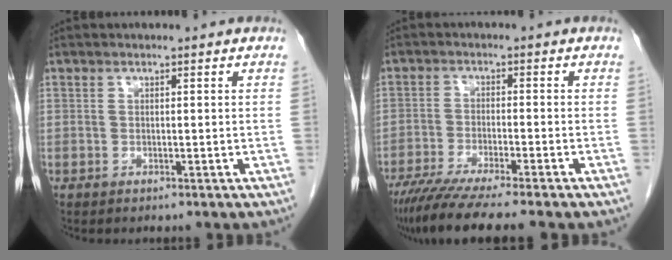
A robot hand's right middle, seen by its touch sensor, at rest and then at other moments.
{"total": 10.9, "force": [-8.9, -0.5, 6.3], "torque": [-0.087, -0.030, -0.143]}